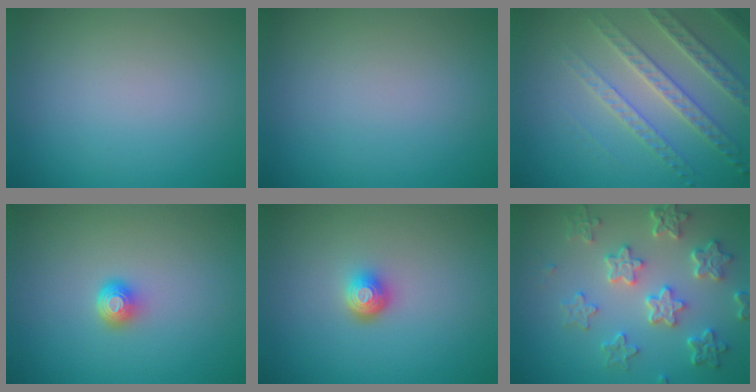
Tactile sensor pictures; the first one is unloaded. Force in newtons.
{"total": 0.0}
{"total": 4.0, "press": 4.0, "slide": 0.6}
{"total": 1.6, "press": 1.3, "slide": 1.1}
{"total": 1.9, "press": 1.4, "slide": 1.3}
{"total": 6.0, "press": 4.6, "slide": 4.0}